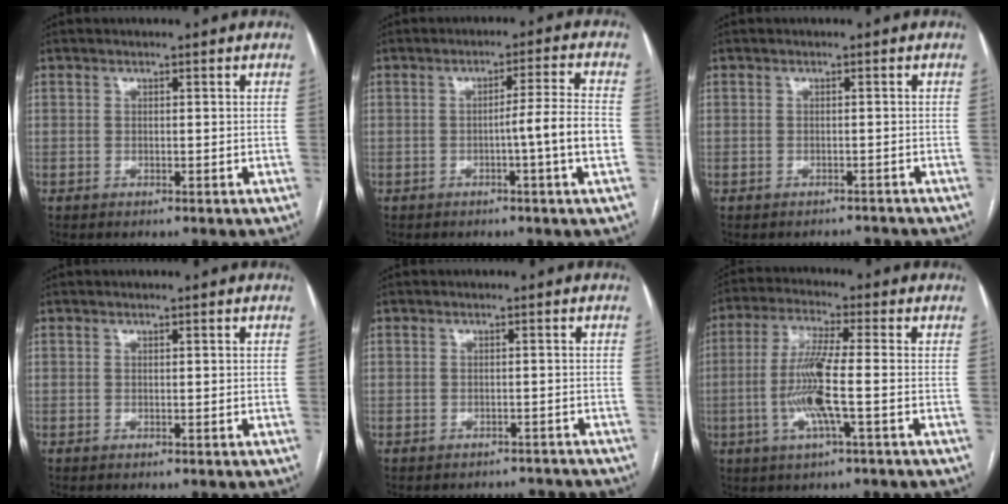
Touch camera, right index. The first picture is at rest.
{"total": 6.6, "force": [-1.7, -1.3, 6.2], "torque": [-0.088, 0.004, -0.025]}
{"total": 1.9, "force": [-1.8, 0.6, -0.6], "torque": [0.011, 0.002, -0.019]}
{"total": 0.0}
{"total": 3.0, "force": [-2.6, 1.3, -0.5], "torque": [0.010, 0.008, -0.034]}
{"total": 9.3, "force": [-1.9, 0.1, 9.1], "torque": [-0.188, -0.004, -0.042]}